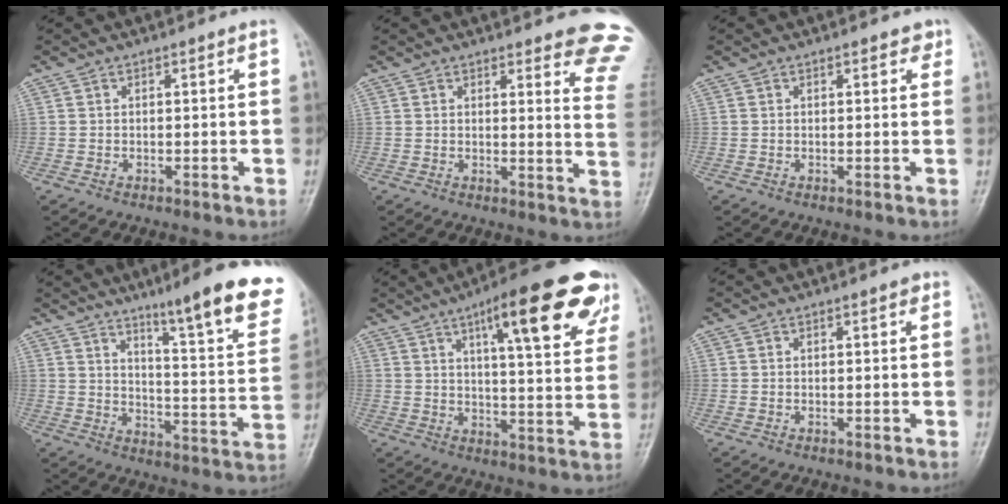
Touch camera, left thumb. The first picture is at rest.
{"total": 11.9, "force": [10.6, 2.3, 5.0], "torque": [-0.014, -0.085, 0.090]}
{"total": 1.9, "force": [1.1, 1.0, 1.1], "torque": [-0.001, -0.002, 0.011]}
{"total": 20.3, "force": [13.5, 2.4, 15.0], "torque": [-0.173, -0.070, 0.189]}
{"total": 20.4, "force": [11.0, 5.2, 16.3], "torque": [-0.192, -0.027, 0.150]}
{"total": 0.7, "force": [0.3, 0.3, 0.5], "torque": [-0.006, 0.001, 0.002]}